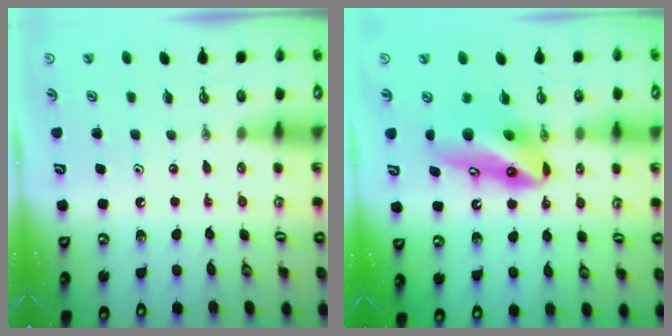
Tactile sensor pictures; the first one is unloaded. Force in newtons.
{"total": 11.5, "press": 8.8, "slide": 7.5}